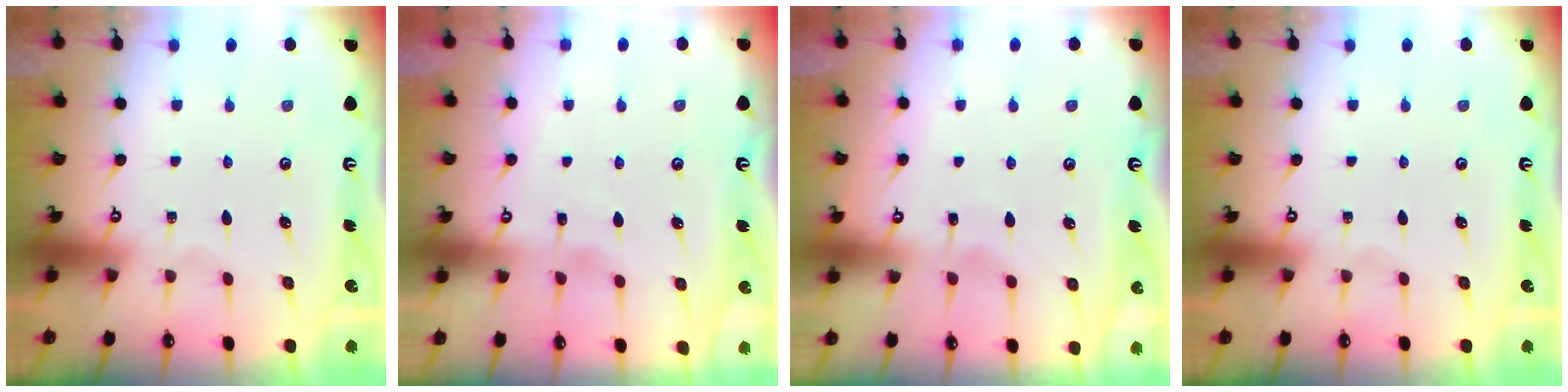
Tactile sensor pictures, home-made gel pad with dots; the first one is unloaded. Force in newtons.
{"total": 2.3, "press": 2.3, "slide": 0.3}
{"total": 3.2, "press": 3.1, "slide": 0.4}
{"total": 0.0}